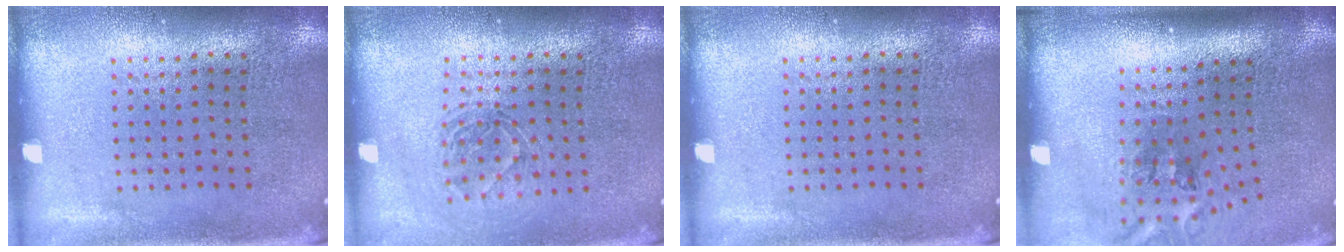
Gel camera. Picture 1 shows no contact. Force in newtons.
{"total": 1.3, "press": 1.1, "slide": 0.6}
{"total": 0.0}
{"total": 1.8, "press": 1.1, "slide": 1.4}